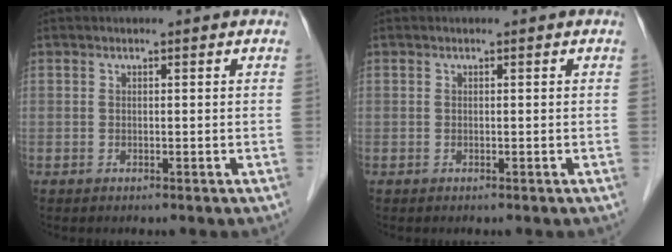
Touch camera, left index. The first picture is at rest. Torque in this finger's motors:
{"motor_torque": [-0.01, 0.01, 0.00, -0.01]}